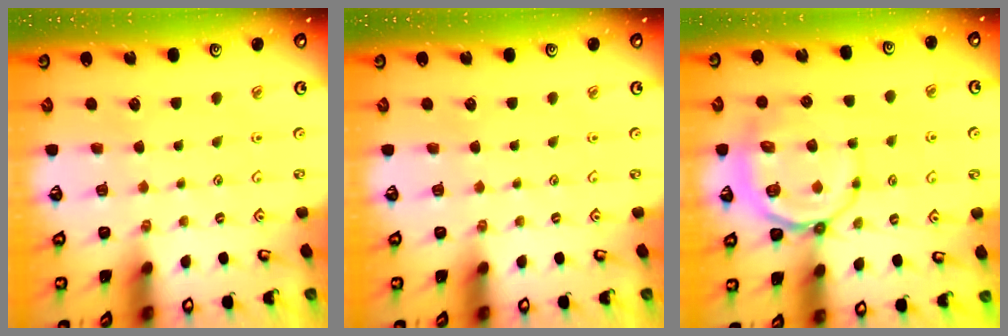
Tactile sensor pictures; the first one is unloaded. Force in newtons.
{"total": 0.0}
{"total": 11.1, "press": 10.8, "slide": 2.3}